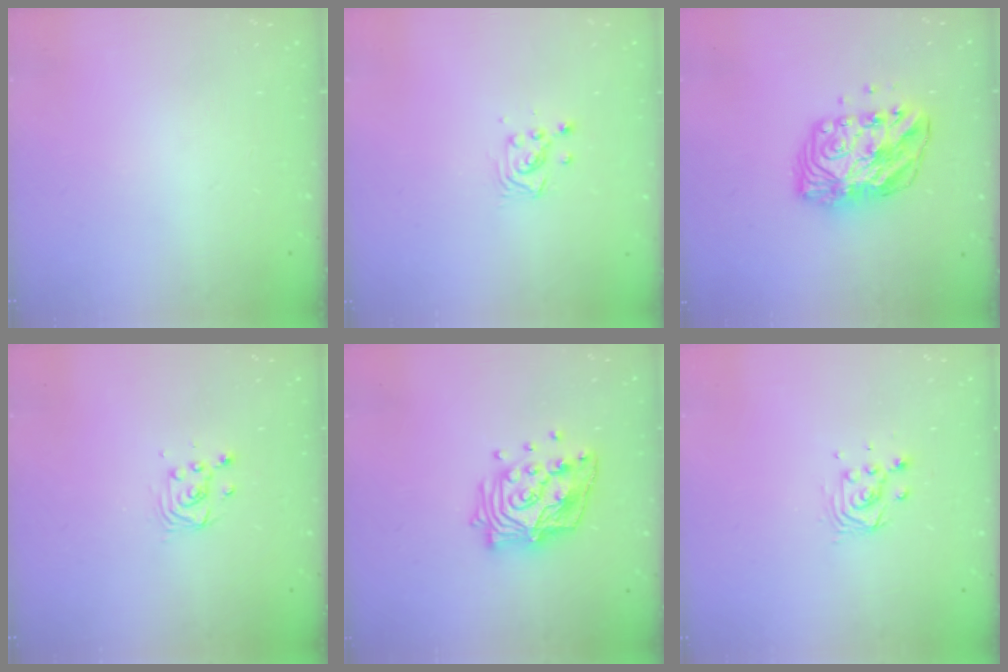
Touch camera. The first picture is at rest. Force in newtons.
{"total": 3.8, "press": 3.8, "slide": 0.5}
{"total": 10.7, "press": 10.7, "slide": 1.2}
{"total": 3.4, "press": 3.4, "slide": 0.3}
{"total": 15.5, "press": 15.5, "slide": 1.2}
{"total": 4.0, "press": 4.0, "slide": 0.1}